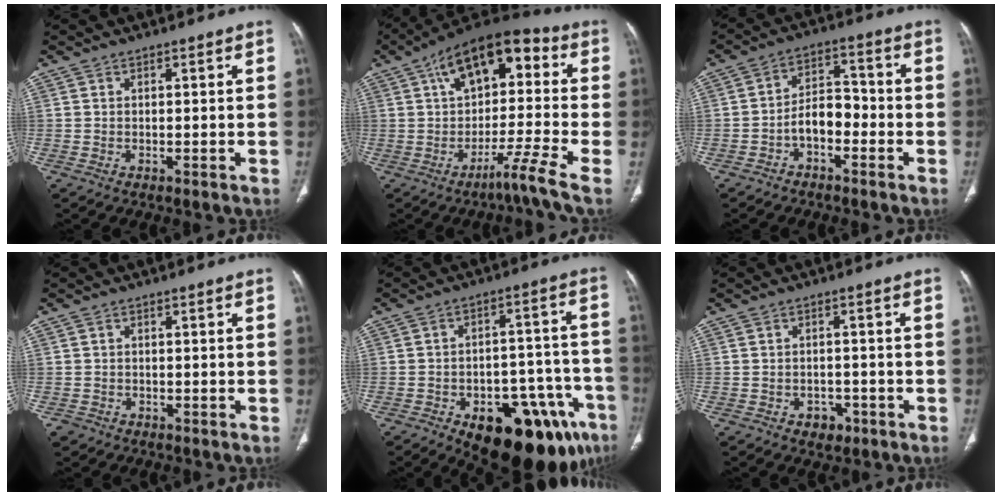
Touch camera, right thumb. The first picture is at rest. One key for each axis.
{"total": 14.5, "fx": -1.2, "fy": 3.3, "fz": 14.1, "tx": -0.213, "ty": 0.040, "tz": -0.036}
{"total": 6.6, "fx": -2.8, "fy": 4.3, "fz": 4.3, "tx": -0.053, "ty": 0.040, "tz": -0.055}
{"total": 1.7, "fx": -1.0, "fy": 1.3, "fz": 0.0, "tx": -0.001, "ty": 0.004, "tz": -0.019}
{"total": 22.3, "fx": -11.7, "fy": 10.5, "fz": 15.9, "tx": -0.146, "ty": 0.069, "tz": -0.148}
{"total": 3.1, "fx": -1.7, "fy": 2.4, "fz": 1.2, "tx": -0.004, "ty": 0.012, "tz": -0.017}